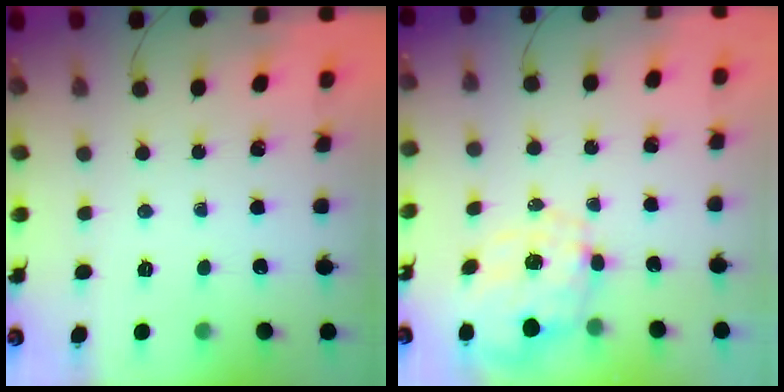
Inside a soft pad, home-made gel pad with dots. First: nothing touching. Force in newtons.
{"total": 2.8, "press": 2.6, "slide": 1.0}